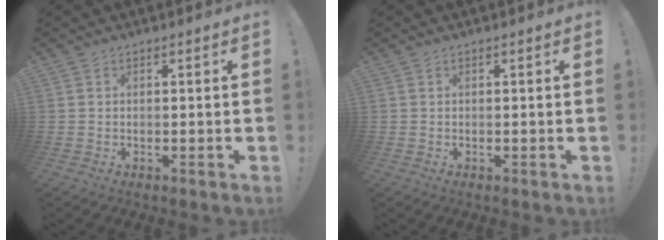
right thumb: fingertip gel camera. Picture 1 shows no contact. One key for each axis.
{"total": 0.0}